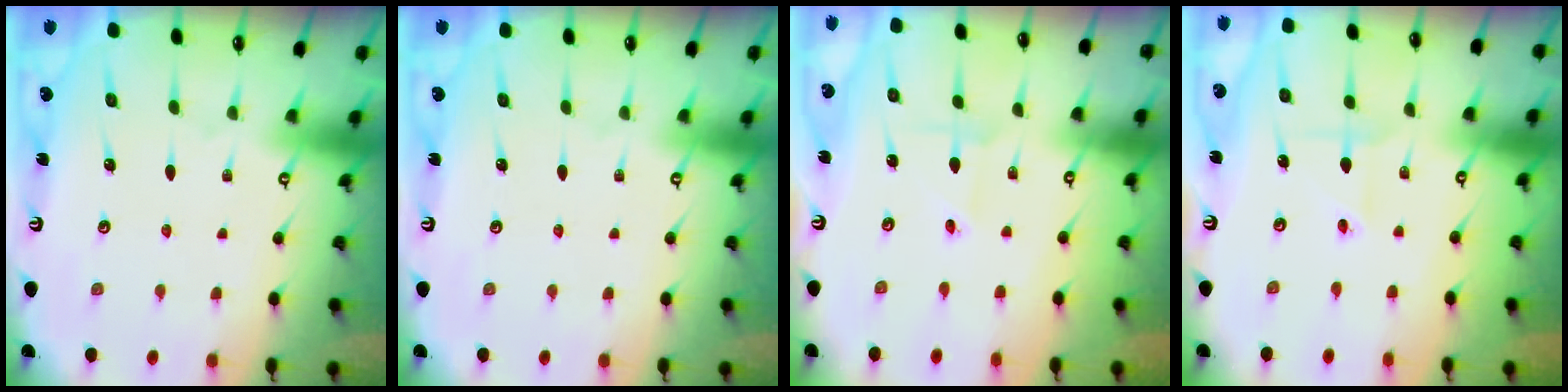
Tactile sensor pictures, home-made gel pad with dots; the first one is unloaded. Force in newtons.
{"total": 0.0}
{"total": 0.7, "press": 0.7, "slide": 0.0}
{"total": 3.0, "press": 2.8, "slide": 1.0}